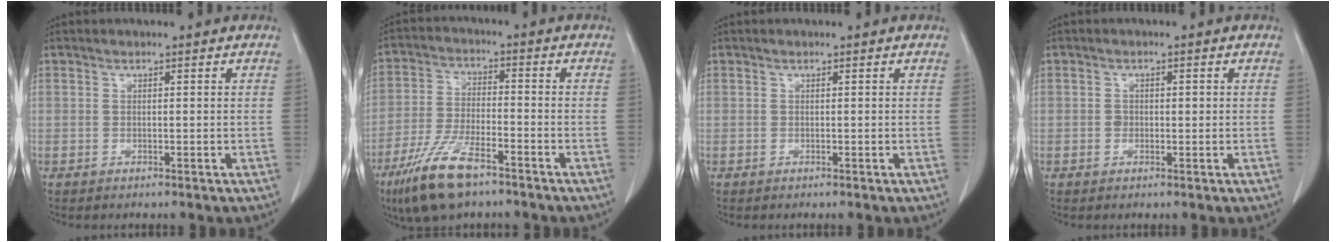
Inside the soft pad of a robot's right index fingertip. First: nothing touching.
{"total": 11.0, "force": [-7.4, 2.6, 7.7], "torque": [-0.161, -0.021, -0.135]}
{"total": 0.0}
{"total": 1.6, "force": [0.0, 1.2, 1.0], "torque": [-0.018, 0.006, 0.001]}